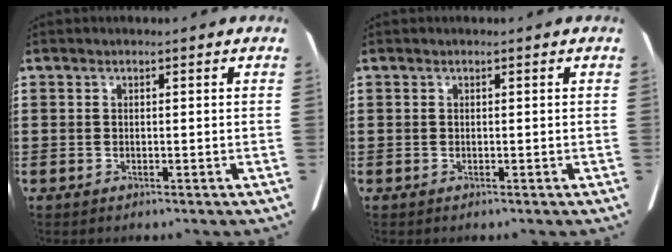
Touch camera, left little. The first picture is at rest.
{"total": 0.0}